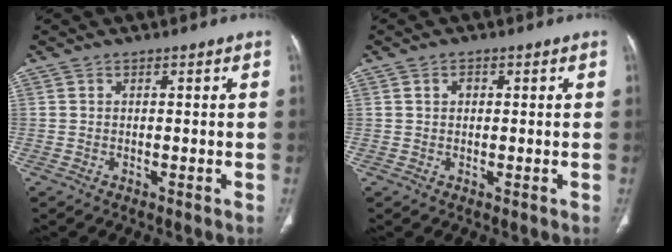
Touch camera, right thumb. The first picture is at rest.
{"total": 1.4, "force": [0.4, 1.1, 0.8], "torque": [-0.012, 0.004, 0.006]}